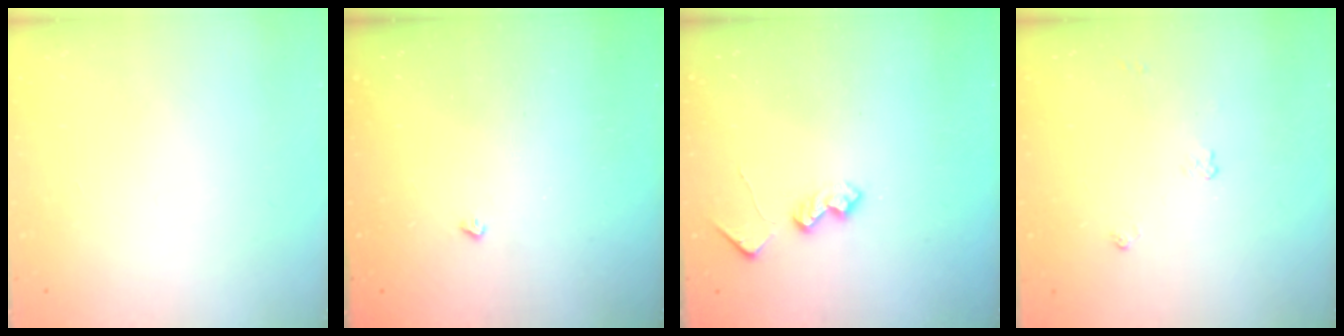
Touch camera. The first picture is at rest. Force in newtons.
{"total": 2.2, "press": 2.1, "slide": 0.4}
{"total": 6.4, "press": 6.3, "slide": 0.9}
{"total": 4.7, "press": 4.7, "slide": 0.6}